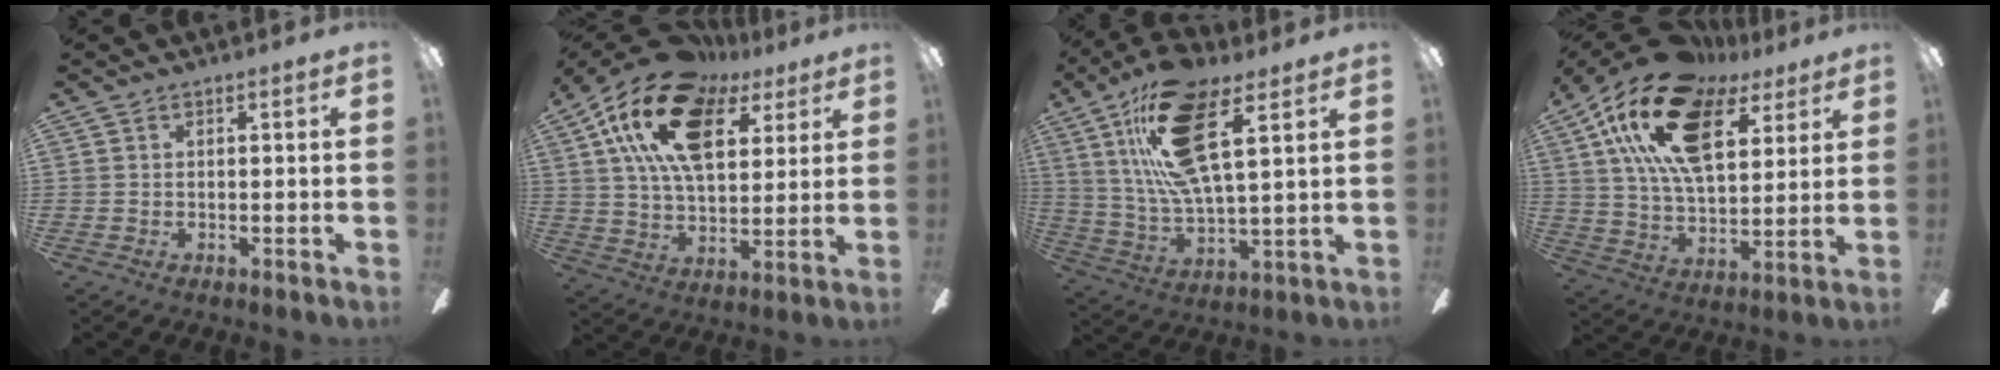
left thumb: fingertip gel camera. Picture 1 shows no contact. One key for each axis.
{"total": 21.6, "fx": 11.0, "fy": 11.3, "fz": 14.8, "tx": -0.291, "ty": -0.032, "tz": 0.188}
{"total": 20.7, "fx": 10.0, "fy": 6.8, "fz": 16.8, "tx": -0.354, "ty": -0.023, "tz": 0.159}
{"total": 24.0, "fx": 12.5, "fy": 12.0, "fz": 16.5, "tx": -0.312, "ty": -0.046, "tz": 0.215}